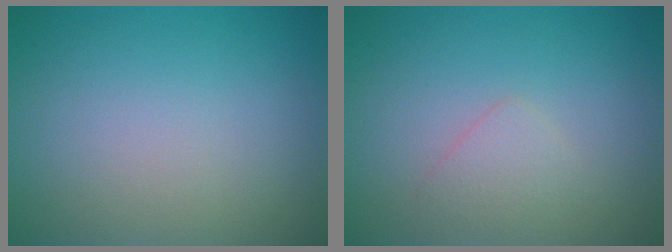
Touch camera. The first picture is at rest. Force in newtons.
{"total": 1.3, "press": 1.3, "slide": 0.1}